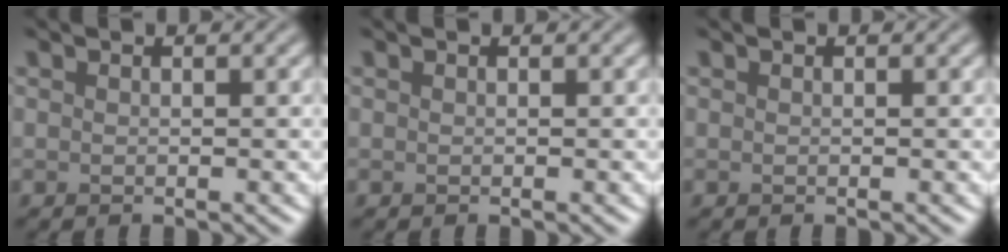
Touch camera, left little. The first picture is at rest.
{"total": 0.0}
{"total": 0.0}